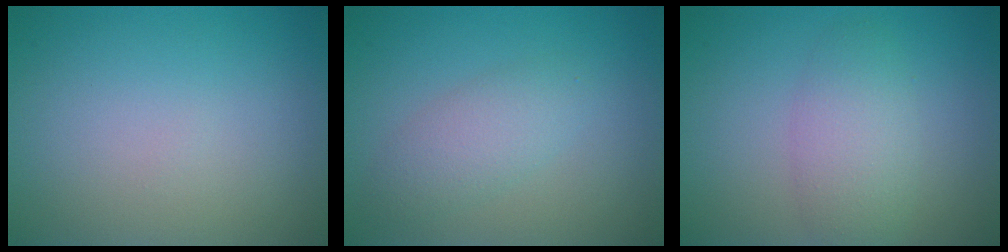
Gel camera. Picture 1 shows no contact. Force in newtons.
{"total": 2.7, "press": 2.7, "slide": 0.0}
{"total": 3.5, "press": 3.5, "slide": 0.2}